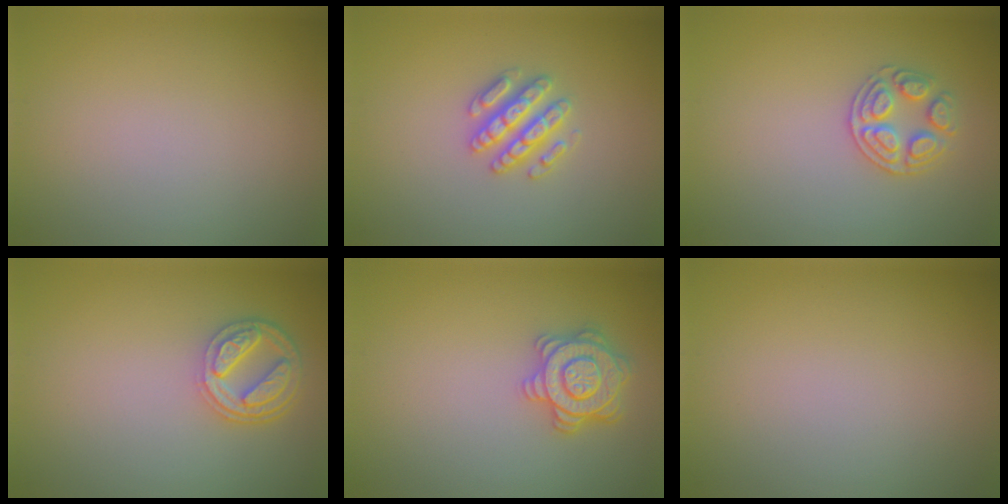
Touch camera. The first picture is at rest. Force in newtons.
{"total": 3.0, "press": 2.9, "slide": 0.6}
{"total": 2.6, "press": 2.6, "slide": 0.4}
{"total": 4.3, "press": 3.4, "slide": 2.6}
{"total": 3.6, "press": 3.5, "slide": 1.0}
{"total": 0.0}